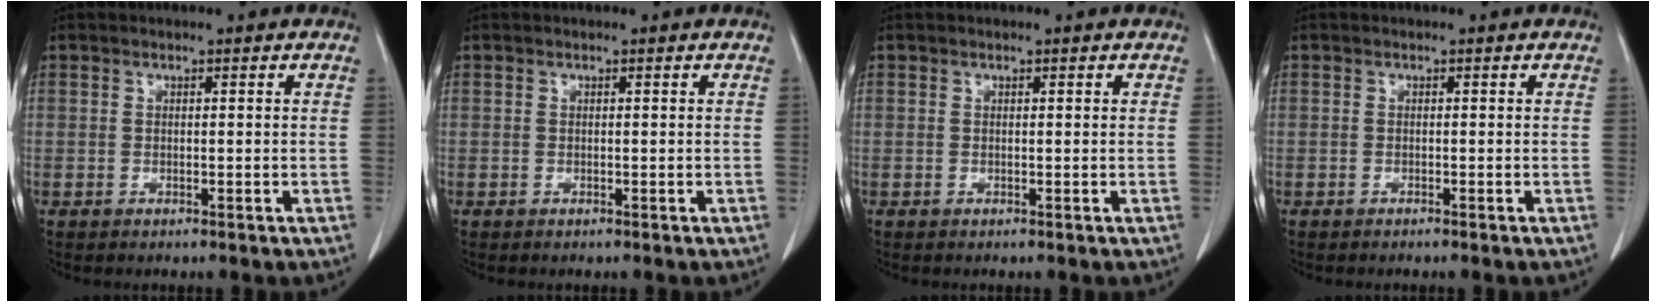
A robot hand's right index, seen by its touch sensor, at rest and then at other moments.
{"total": 0.0}
{"total": 0.0}
{"total": 0.0}